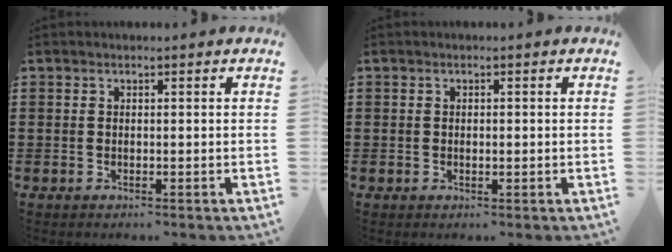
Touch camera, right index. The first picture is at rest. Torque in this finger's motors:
{"motor_torque": [-0.56, 0.52, 0.07, -0.01]}